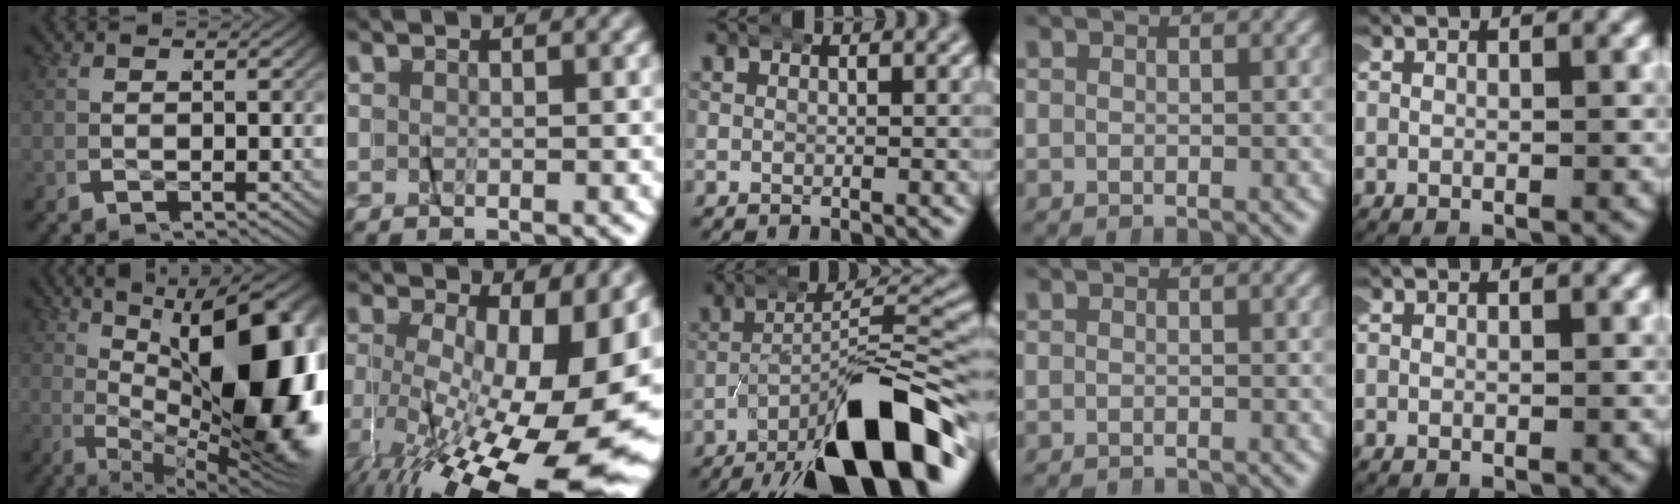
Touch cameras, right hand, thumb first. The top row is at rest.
{"thumb": {"total": 23.7, "force": [-0.5, 12.1, 20.4], "torque": [-0.287, -0.047, 0.025]}, "index": {"total": 12.6, "force": [-6.1, 3.7, 10.3], "torque": [-0.144, -0.045, -0.070]}, "middle": {"total": 12.3, "force": [-7.6, 2.8, 9.2], "torque": [-0.129, 0.004, -0.113]}, "ring": {"total": 1.0, "force": [-1.0, -0.2, -0.2], "torque": [0.004, -0.009, -0.013]}}